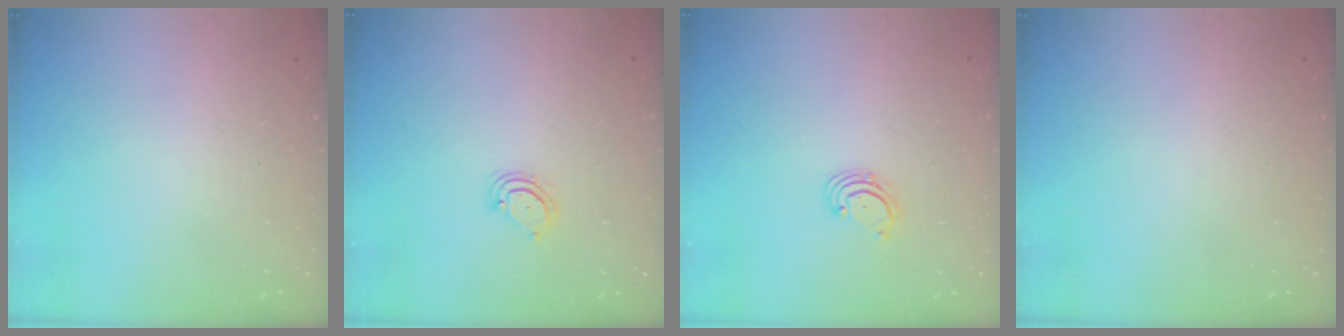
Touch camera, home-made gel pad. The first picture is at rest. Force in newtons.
{"total": 4.3, "press": 4.3, "slide": 0.3}
{"total": 1.9, "press": 1.8, "slide": 0.2}
{"total": 0.0}